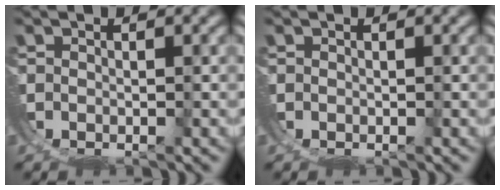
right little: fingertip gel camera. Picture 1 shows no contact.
{"total": 0.0}